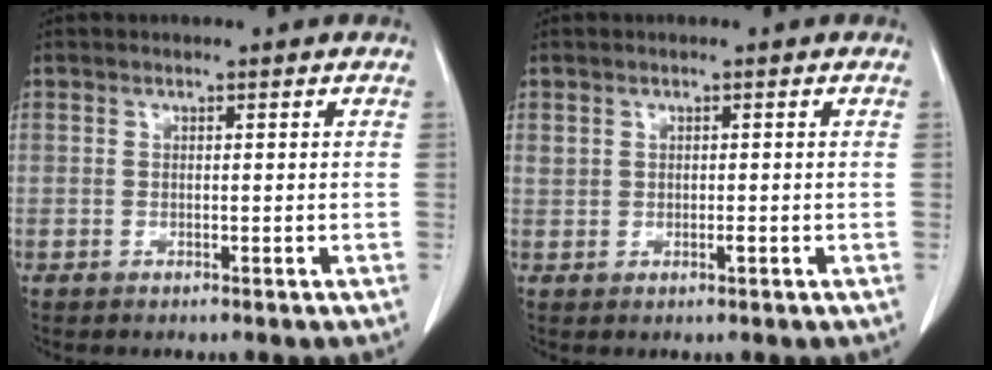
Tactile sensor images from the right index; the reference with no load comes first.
{"total": 1.1, "force": [0.2, 0.7, 0.7], "torque": [-0.018, 0.007, 0.007]}